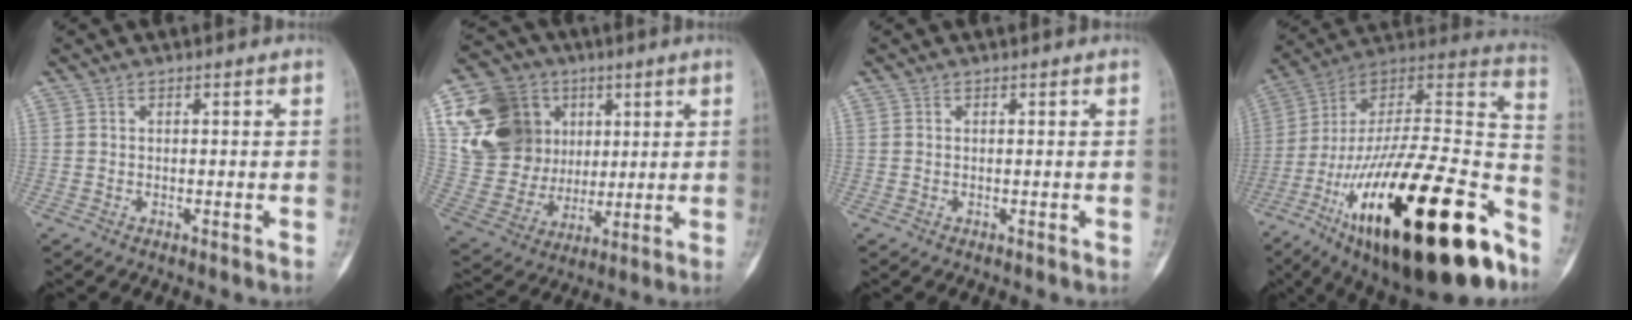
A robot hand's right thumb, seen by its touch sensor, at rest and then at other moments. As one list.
[{"total": 20.4, "force": [6.4, 17.0, 9.3], "torque": [-0.145, 0.012, 0.135]}, {"total": 0.0}, {"total": 39.7, "force": [-19.1, 13.8, 31.9], "torque": [-0.460, 0.059, -0.308]}]